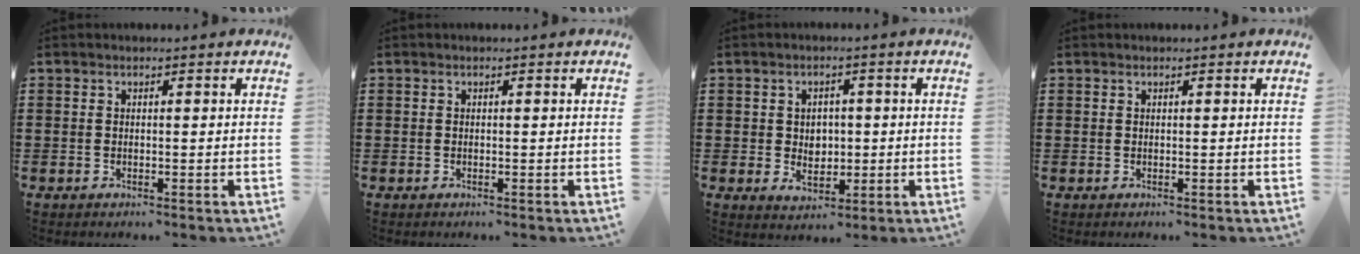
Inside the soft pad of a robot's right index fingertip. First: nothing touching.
{"total": 0.0}
{"total": 3.4, "force": [0.0, 3.0, 1.7], "torque": [-0.034, 0.007, -0.006]}
{"total": 0.0}